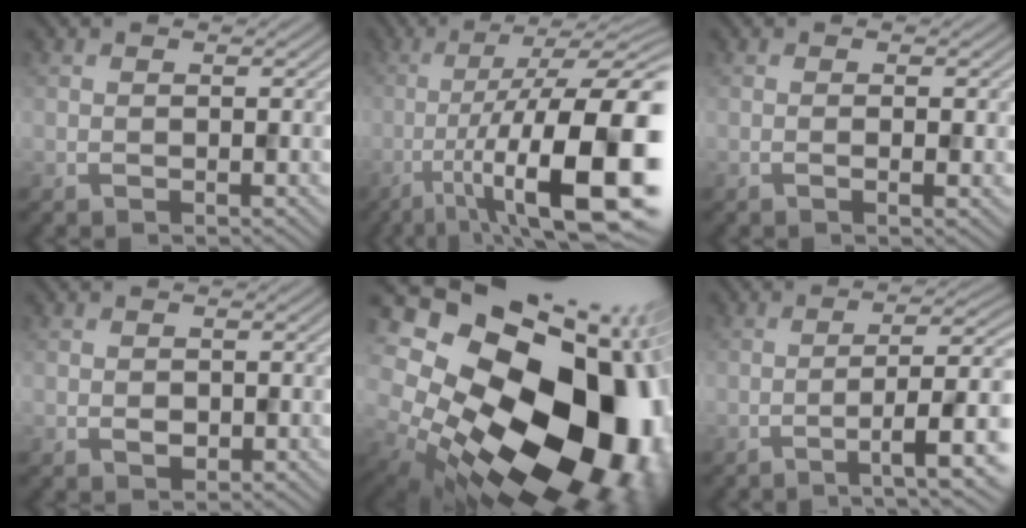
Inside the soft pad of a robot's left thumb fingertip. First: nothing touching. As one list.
[{"total": 18.0, "force": [-5.8, 4.9, 16.3], "torque": [-0.263, -0.008, -0.092]}, {"total": 1.4, "force": [-0.2, 0.1, 1.4], "torque": [-0.026, -0.001, -0.006]}, {"total": 1.1, "force": [0.0, 0.9, 0.6], "torque": [-0.016, -0.006, 0.000]}, {"total": 23.0, "force": [-1.0, 17.4, 15.0], "torque": [-0.259, -0.033, -0.030]}, {"total": 7.3, "force": [-2.3, 1.1, 6.8], "torque": [-0.110, 0.010, -0.042]}]